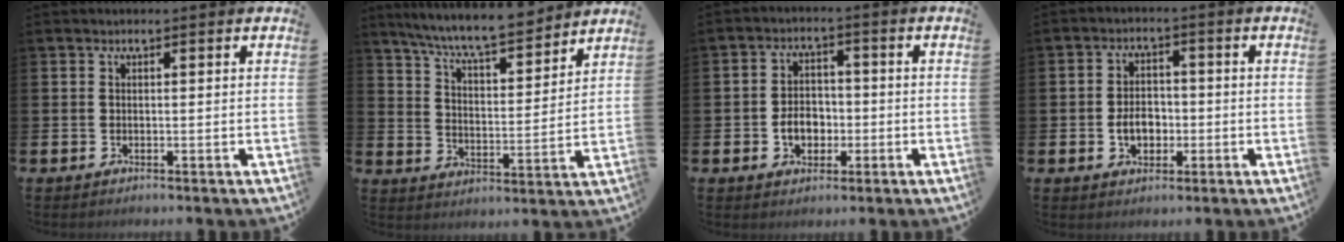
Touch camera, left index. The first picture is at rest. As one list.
[{"total": 8.4, "force": [7.9, 0.8, 2.9], "torque": [-0.089, -0.047, 0.140]}, {"total": 4.3, "force": [-1.2, 3.3, 2.5], "torque": [-0.034, -0.001, -0.029]}, {"total": 4.1, "force": [-1.0, 3.0, 2.6], "torque": [-0.034, -0.001, -0.025]}]